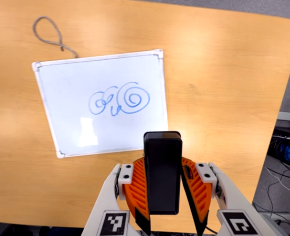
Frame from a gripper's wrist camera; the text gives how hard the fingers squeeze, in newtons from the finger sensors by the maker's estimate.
{"total": 6.2, "left": 5.3, "right": 7.1}